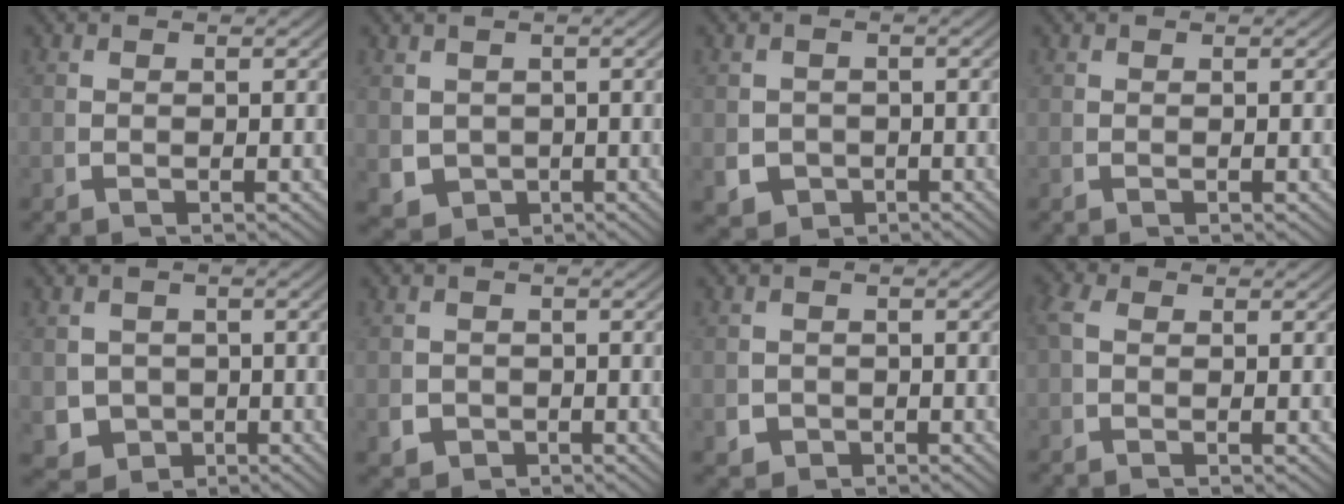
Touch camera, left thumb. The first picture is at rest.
{"total": 5.9, "force": [-1.2, 5.2, 2.7], "torque": [-0.060, -0.037, -0.002]}
{"total": 5.6, "force": [-2.0, 4.8, 2.1], "torque": [-0.046, -0.034, -0.020]}
{"total": 0.0}
{"total": 7.6, "force": [-2.3, 6.6, 2.9], "torque": [-0.065, -0.047, -0.019]}
{"total": 3.0, "force": [-1.4, 2.5, 1.0], "torque": [-0.024, -0.019, -0.015]}
{"total": 2.6, "force": [-1.2, 2.1, 0.7], "torque": [-0.018, -0.019, -0.012]}
{"total": 1.4, "force": [0.1, 1.1, 0.9], "torque": [-0.027, -0.002, 0.003]}